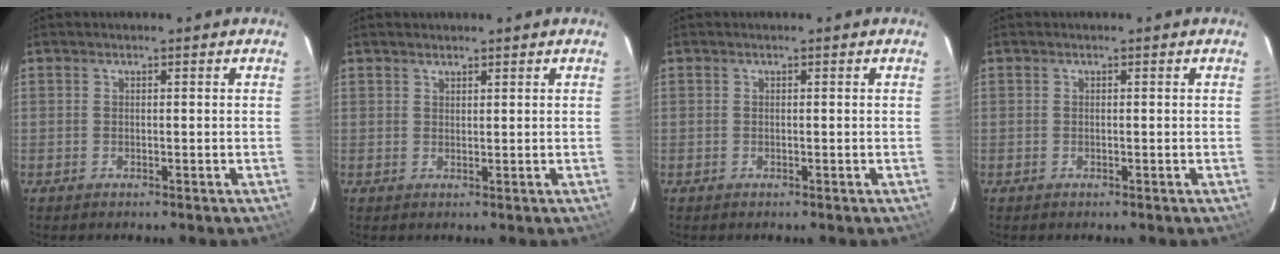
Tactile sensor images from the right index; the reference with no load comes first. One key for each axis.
{"total": 1.3, "fx": 1.1, "fy": 0.6, "fz": 0.2, "tx": -0.003, "ty": 0.003, "tz": 0.019}
{"total": 0.0}
{"total": 0.0}